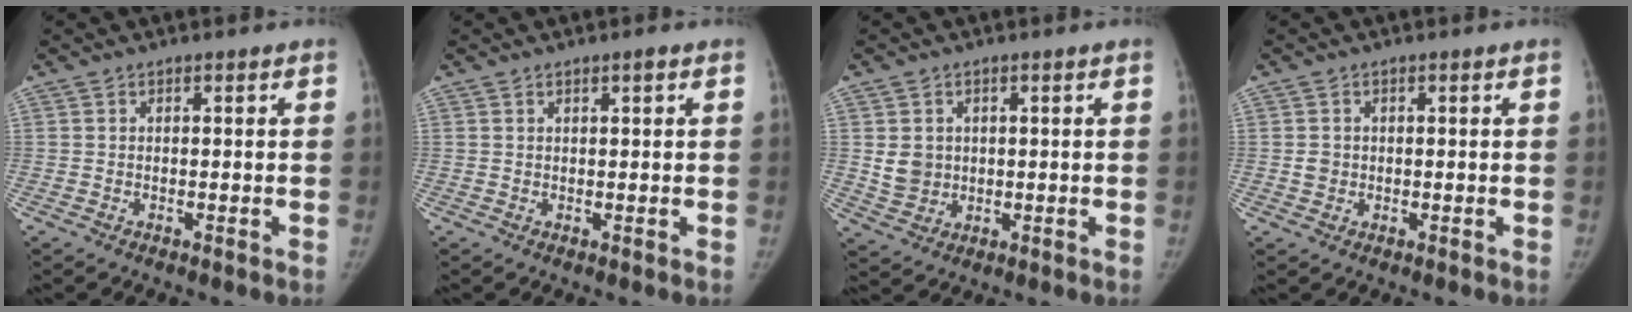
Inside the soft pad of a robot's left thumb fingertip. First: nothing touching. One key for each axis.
{"total": 1.0, "fx": 0.5, "fy": 0.2, "fz": 0.8, "tx": -0.012, "ty": 0.000, "tz": 0.008}
{"total": 4.8, "fx": 0.7, "fy": 4.2, "fz": 2.2, "tx": -0.021, "ty": -0.008, "tz": 0.025}
{"total": 1.8, "fx": 0.0, "fy": 1.7, "fz": 0.7, "tx": -0.006, "ty": 0.002, "tz": 0.003}